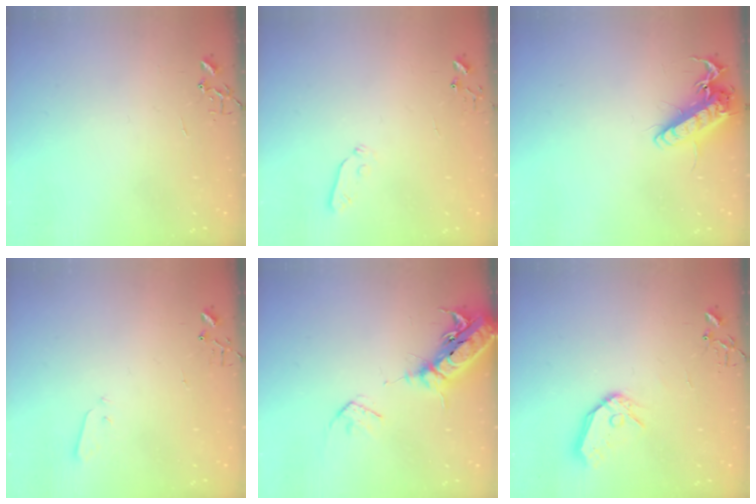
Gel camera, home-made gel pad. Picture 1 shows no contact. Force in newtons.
{"total": 3.9, "press": 3.8, "slide": 0.8}
{"total": 13.8, "press": 13.7, "slide": 1.9}
{"total": 2.1, "press": 2.1, "slide": 0.3}
{"total": 18.4, "press": 17.9, "slide": 4.4}
{"total": 11.3, "press": 11.2, "slide": 1.5}